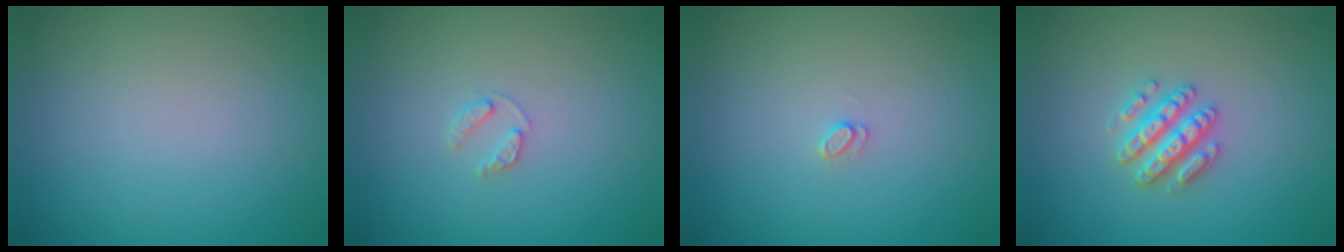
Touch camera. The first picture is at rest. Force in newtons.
{"total": 1.1, "press": 1.1, "slide": 0.2}
{"total": 0.7, "press": 0.7, "slide": 0.1}
{"total": 3.0, "press": 2.9, "slide": 0.6}